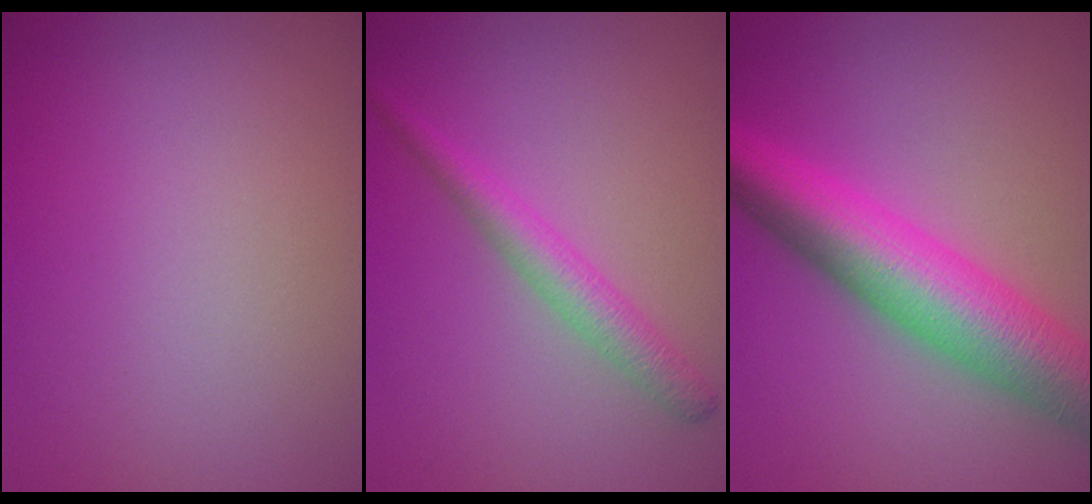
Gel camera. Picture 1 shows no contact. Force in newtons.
{"total": 2.6, "press": 2.6, "slide": 0.1}
{"total": 9.2, "press": 9.2, "slide": 0.0}